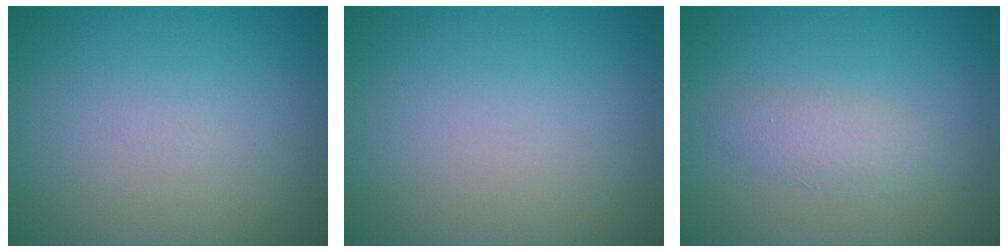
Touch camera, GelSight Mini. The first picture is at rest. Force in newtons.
{"total": 0.0}
{"total": 1.9, "press": 1.9, "slide": 0.0}